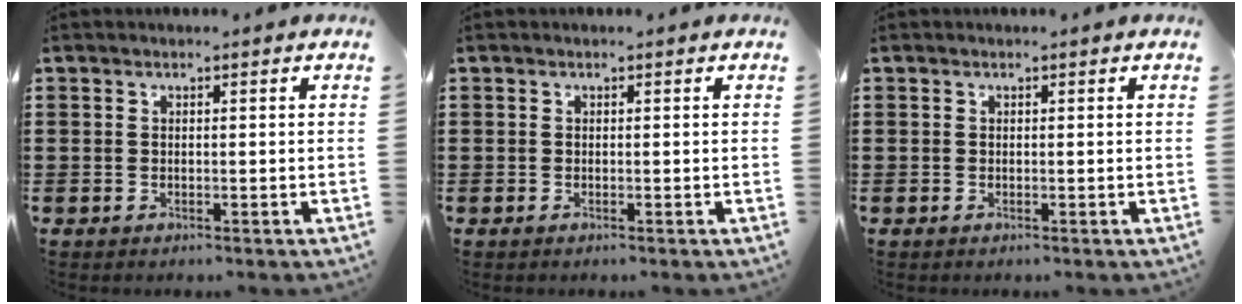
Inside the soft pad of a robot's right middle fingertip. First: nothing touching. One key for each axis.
{"total": 0.0}
{"total": 0.0}